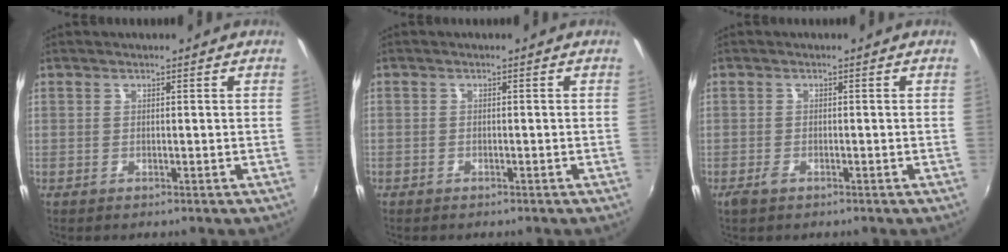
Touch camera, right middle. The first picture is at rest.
{"total": 1.1, "force": [-0.9, 0.7, 0.0], "torque": [-0.006, 0.004, -0.014]}
{"total": 1.8, "force": [-1.3, 0.8, 1.0], "torque": [-0.022, -0.004, -0.025]}